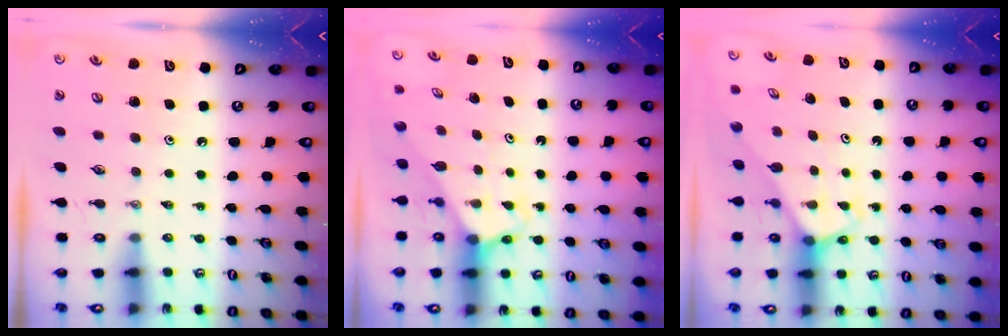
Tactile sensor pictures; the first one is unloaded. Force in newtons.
{"total": 2.5, "press": 2.5, "slide": 0.2}
{"total": 2.4, "press": 2.4, "slide": 0.2}